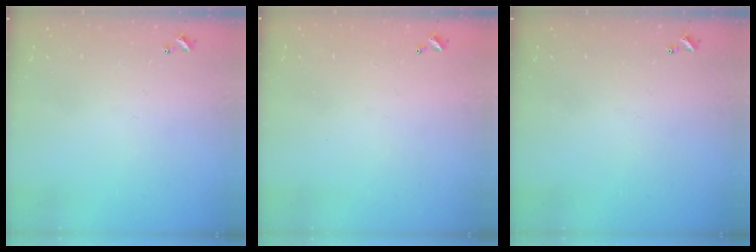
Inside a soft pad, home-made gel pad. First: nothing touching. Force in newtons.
{"total": 2.8, "press": 2.8, "slide": 0.1}
{"total": 0.0}